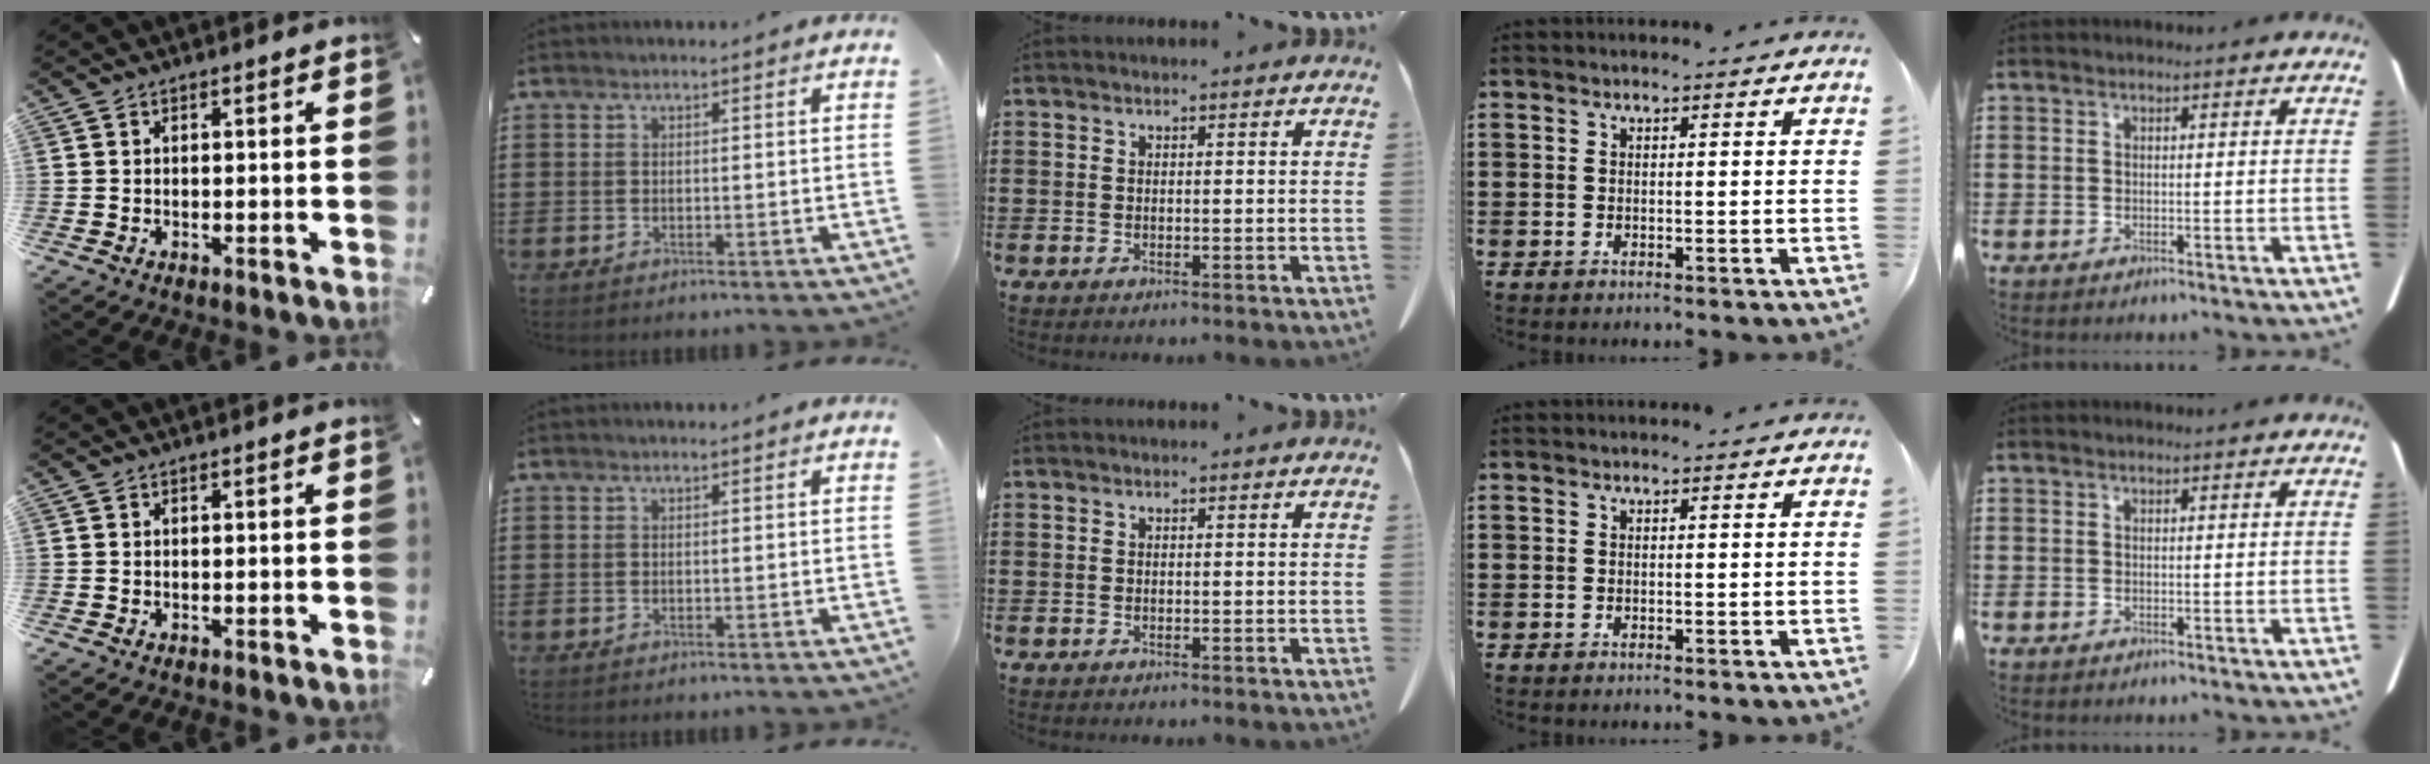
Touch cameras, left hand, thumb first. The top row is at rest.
{}